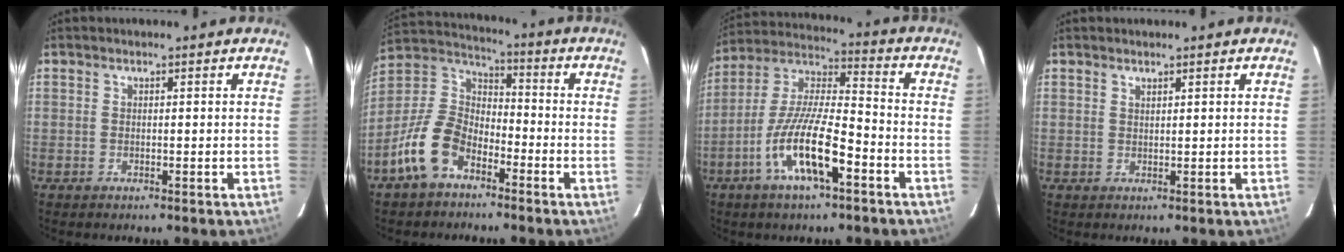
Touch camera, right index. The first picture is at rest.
{"total": 12.8, "force": [-7.5, 7.5, 7.3], "torque": [-0.159, 0.020, -0.144]}
{"total": 14.6, "force": [-6.8, 3.5, 12.4], "torque": [-0.253, -0.008, -0.129]}
{"total": 0.7, "force": [0.7, 0.2, 0.3], "torque": [-0.005, 0.000, 0.012]}